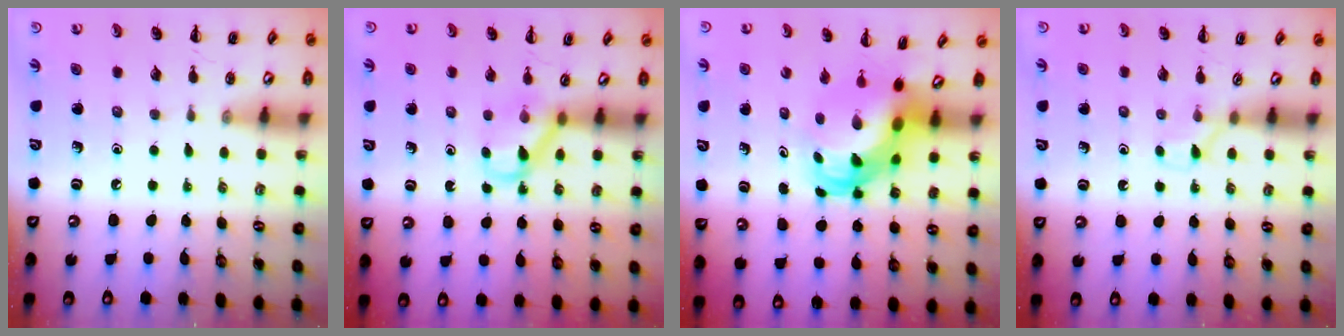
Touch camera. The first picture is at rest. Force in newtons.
{"total": 4.0, "press": 3.9, "slide": 1.0}
{"total": 6.3, "press": 6.1, "slide": 1.8}
{"total": 2.5, "press": 2.3, "slide": 1.0}